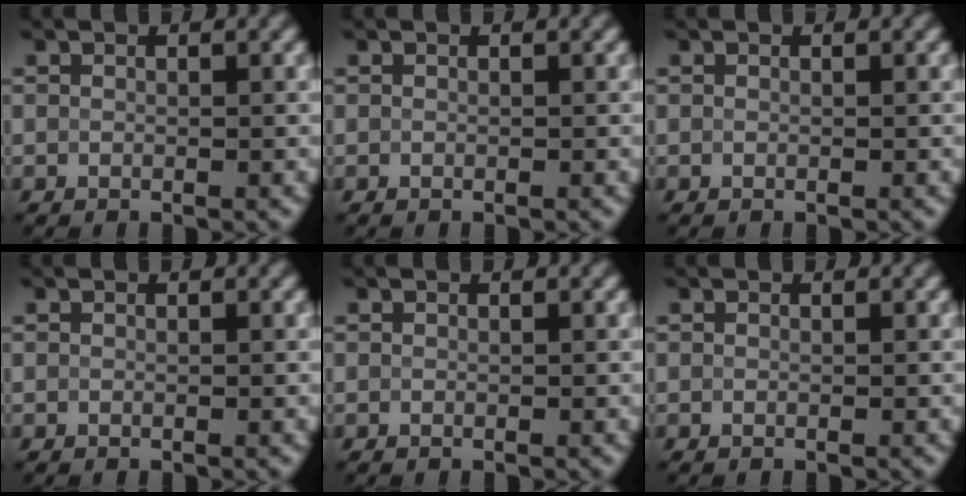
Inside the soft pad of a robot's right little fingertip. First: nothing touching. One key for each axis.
{"total": 0.0}
{"total": 0.0}
{"total": 0.0}
{"total": 0.0}
{"total": 0.0}